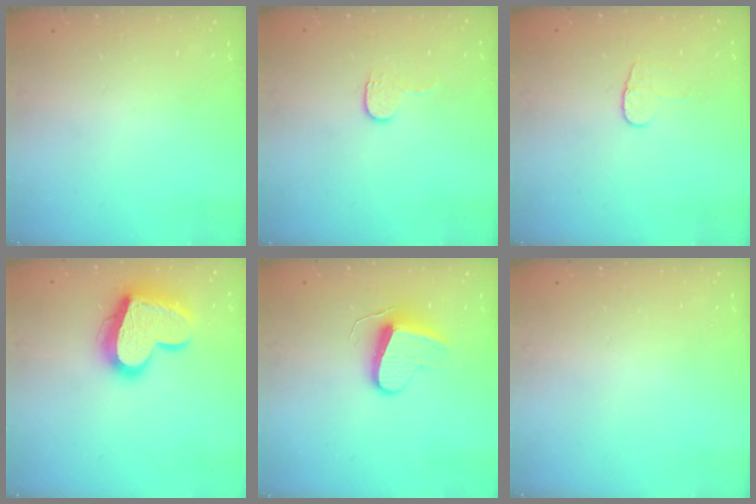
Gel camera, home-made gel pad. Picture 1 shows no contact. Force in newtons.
{"total": 3.4, "press": 3.4, "slide": 0.4}
{"total": 4.8, "press": 4.8, "slide": 0.4}
{"total": 19.6, "press": 19.6, "slide": 1.5}
{"total": 9.5, "press": 9.5, "slide": 0.4}
{"total": 0.0}